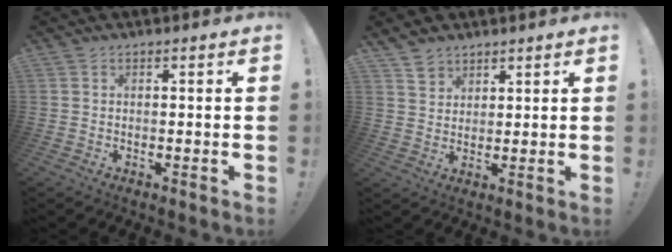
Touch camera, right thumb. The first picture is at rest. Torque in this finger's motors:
{"motor_torque": [-0.17, -0.15, -0.20, 0.34, 0.11]}